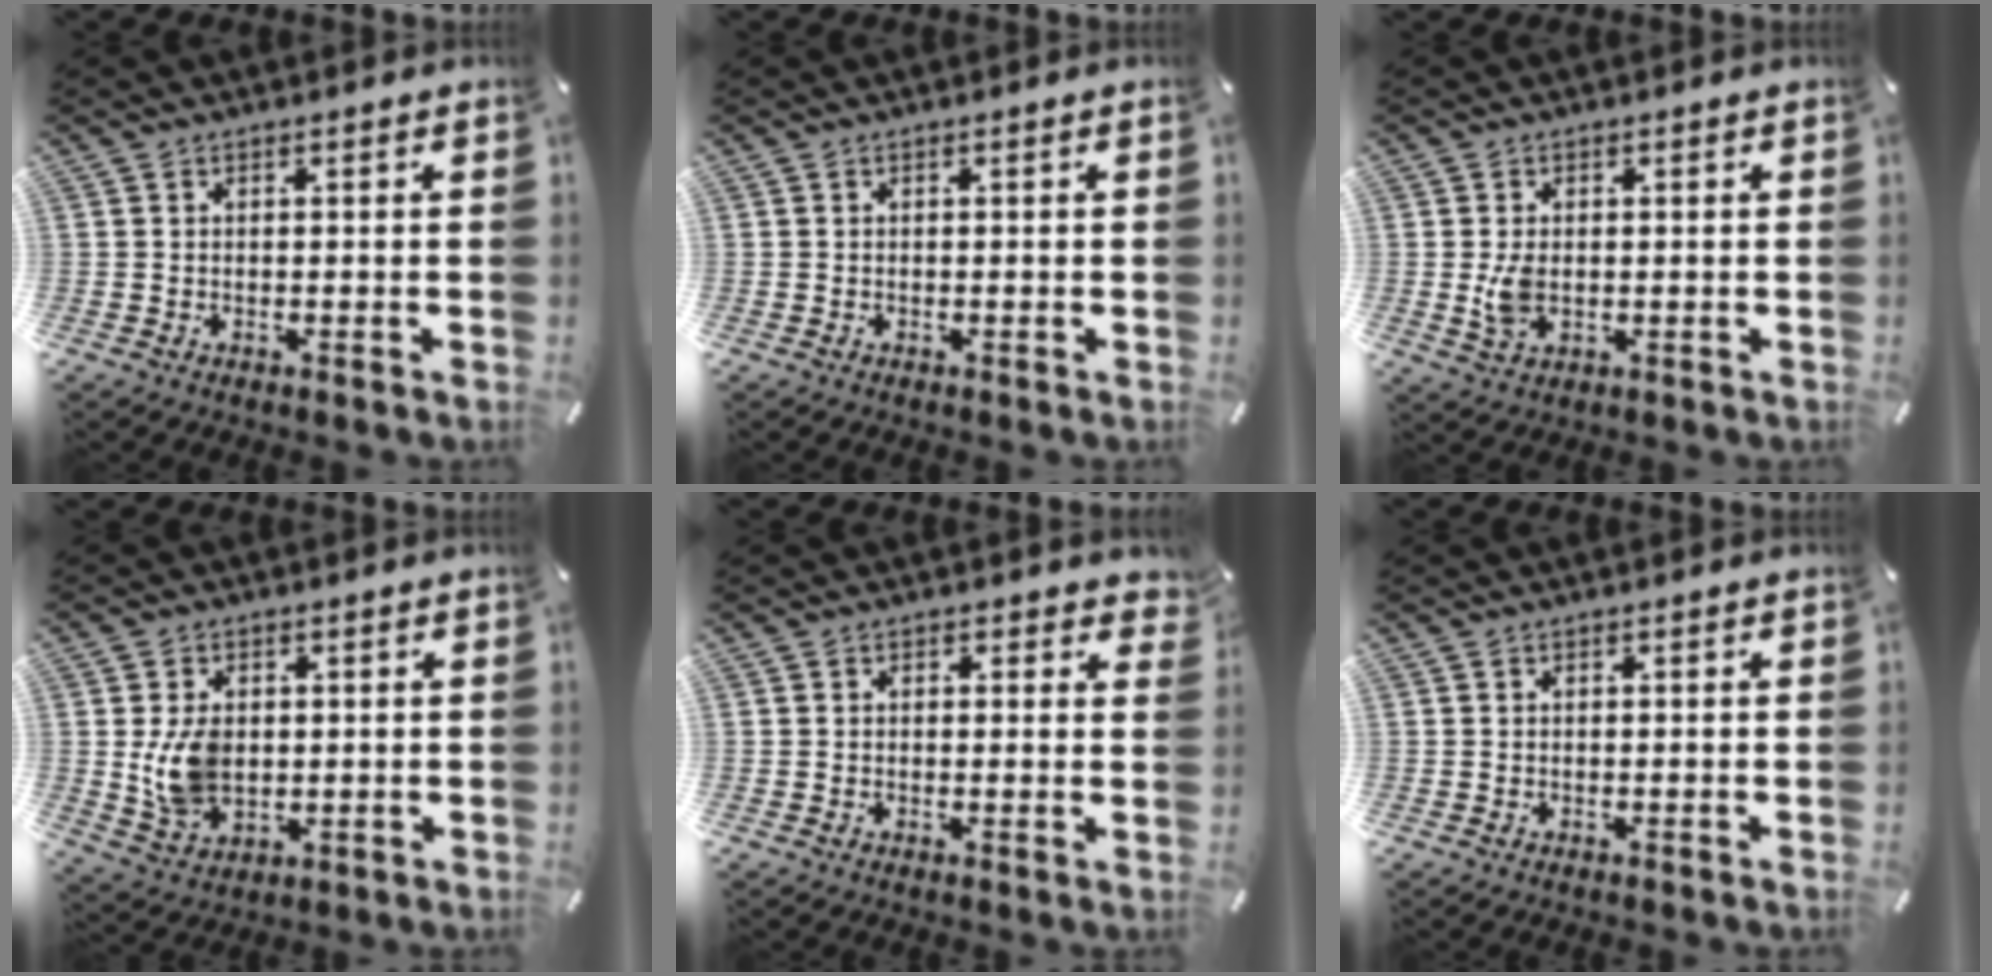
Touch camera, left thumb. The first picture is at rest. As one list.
[{"total": 0.0}, {"total": 4.6, "force": [-0.1, 3.1, 3.5], "torque": [-0.070, -0.010, -0.008]}, {"total": 9.2, "force": [0.7, 7.0, 5.9], "torque": [-0.122, -0.007, 0.010]}, {"total": 1.3, "force": [0.7, 0.9, 0.6], "torque": [0.003, -0.001, 0.009]}, {"total": 0.0}]